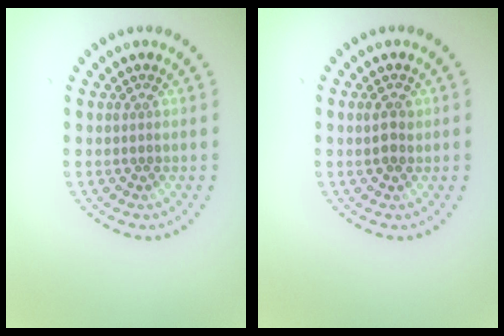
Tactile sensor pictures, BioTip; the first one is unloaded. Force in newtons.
{"total": 1.6, "press": 1.6, "slide": 0.3}